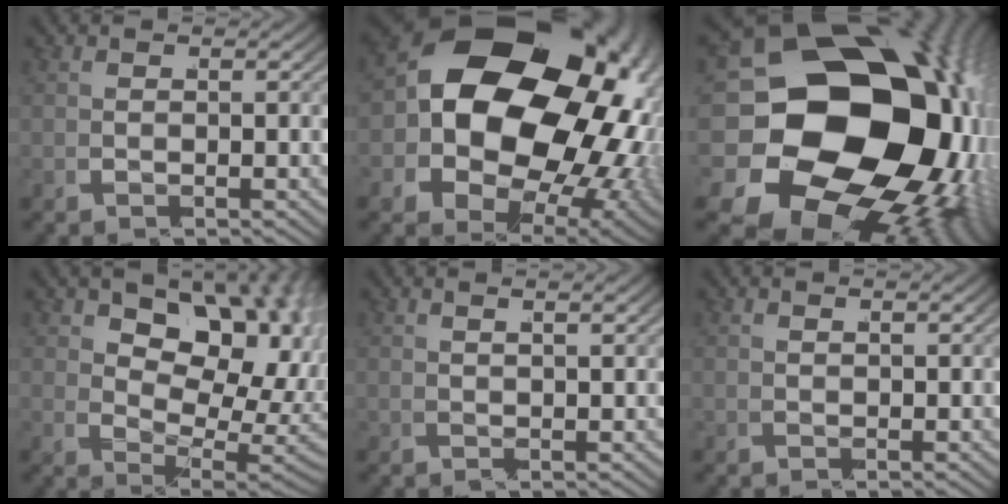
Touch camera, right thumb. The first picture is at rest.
{"total": 30.6, "force": [2.2, 21.7, 21.5], "torque": [-0.381, -0.047, 0.045]}
{"total": 36.4, "force": [-1.1, 25.6, 25.9], "torque": [-0.426, -0.071, -0.003]}
{"total": 13.1, "force": [1.6, 8.9, 9.4], "torque": [-0.147, -0.038, 0.043]}
{"total": 1.8, "force": [1.2, 0.0, 1.3], "torque": [-0.027, 0.000, 0.028]}
{"total": 0.8, "force": [0.6, 0.0, 0.6], "torque": [-0.016, -0.002, 0.018]}